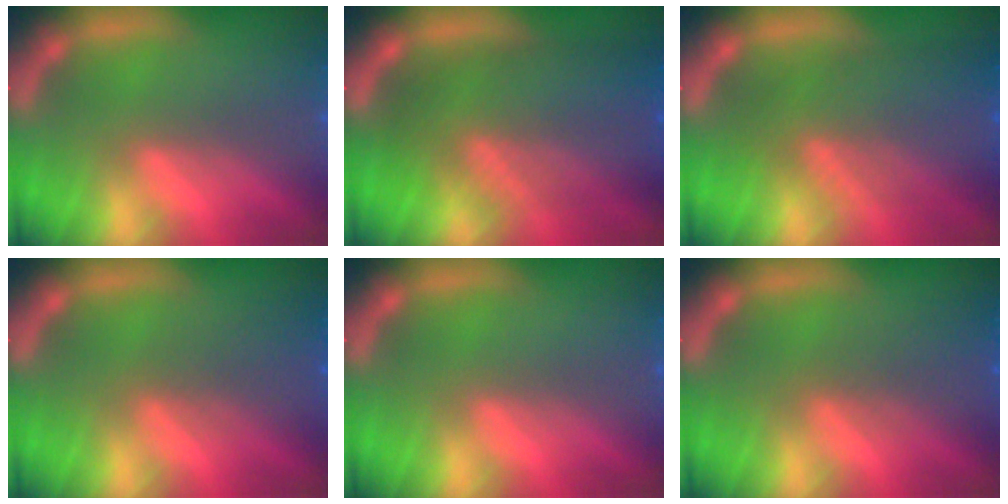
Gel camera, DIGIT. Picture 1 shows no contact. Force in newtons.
{"total": 9.6}
{"total": 7.6}
{"total": 2.5}
{"total": 0.0}
{"total": 2.5}